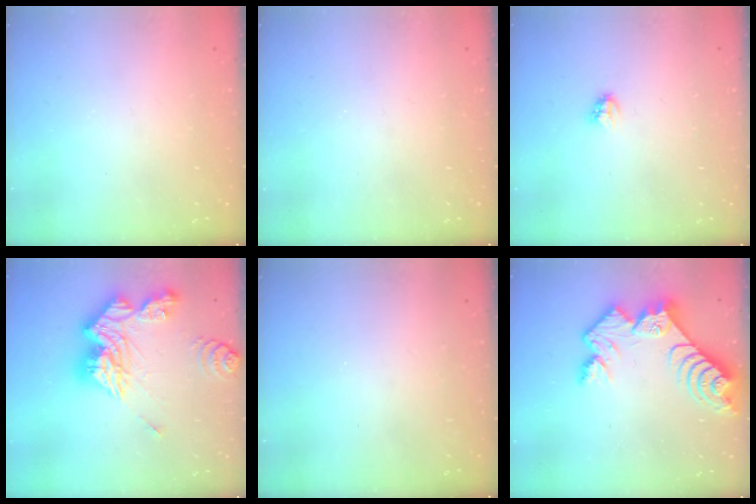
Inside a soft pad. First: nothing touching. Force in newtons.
{"total": 0.0}
{"total": 2.7, "press": 2.7, "slide": 0.3}
{"total": 19.8, "press": 19.6, "slide": 2.4}
{"total": 0.0}
{"total": 12.9, "press": 12.8, "slide": 1.1}